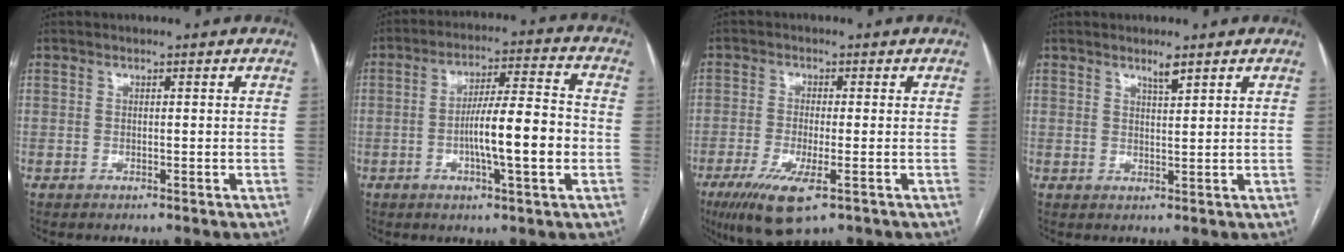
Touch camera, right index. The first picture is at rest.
{"total": 11.1, "force": [-2.1, 1.1, 10.8], "torque": [-0.174, 0.011, -0.035]}
{"total": 8.6, "force": [-4.4, 1.9, 7.2], "torque": [-0.137, -0.024, -0.071]}
{"total": 2.1, "force": [1.6, 0.1, 1.4], "torque": [-0.028, -0.002, 0.030]}